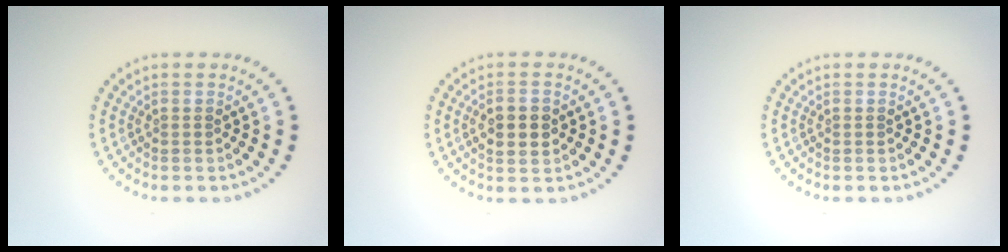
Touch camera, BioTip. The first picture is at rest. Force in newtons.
{"total": 3.0, "press": 3.0, "slide": 0.1}
{"total": 0.0}